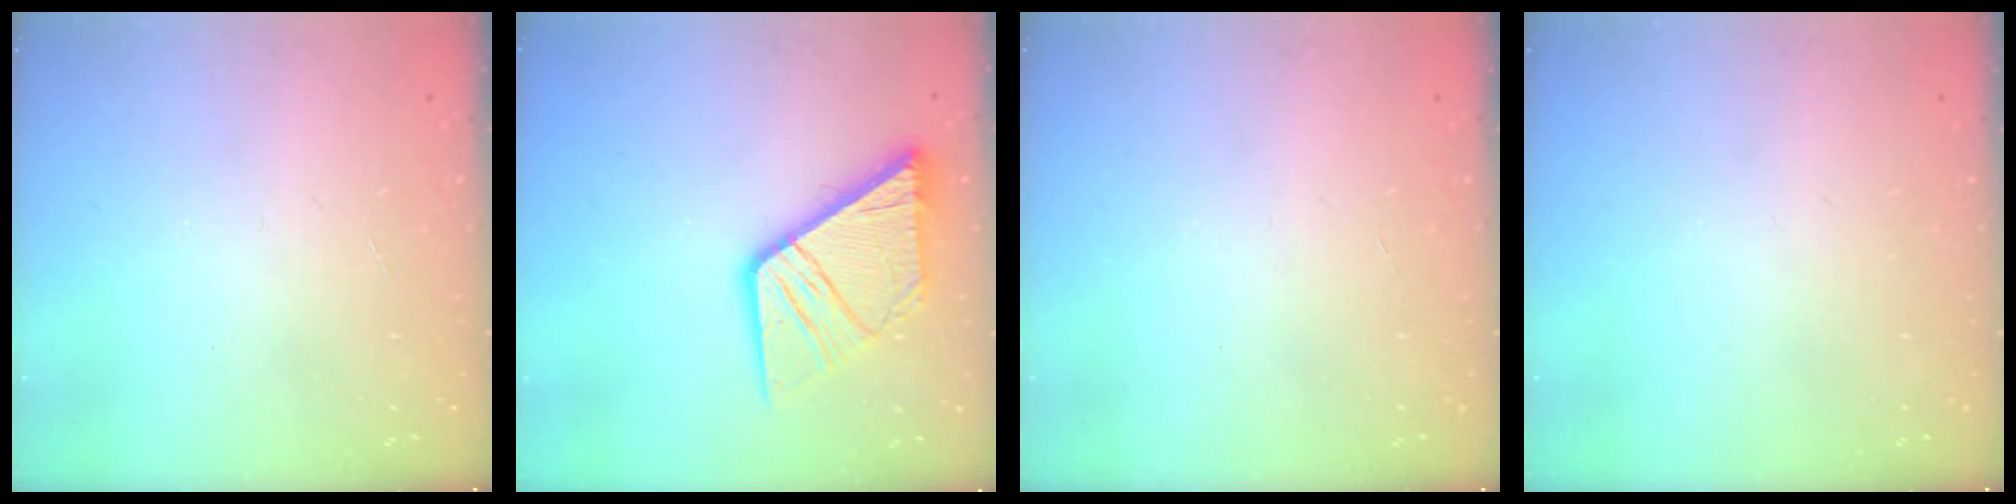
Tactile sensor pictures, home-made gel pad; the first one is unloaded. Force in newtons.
{"total": 15.0, "press": 14.8, "slide": 1.9}
{"total": 0.0}
{"total": 0.0}